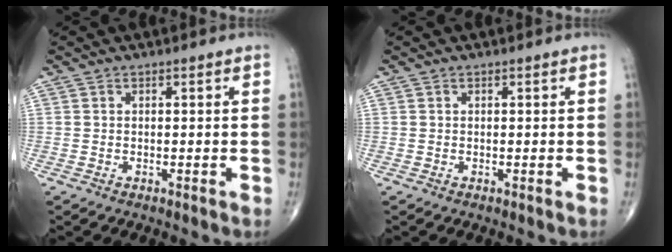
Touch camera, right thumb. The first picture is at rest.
{"total": 0.0}